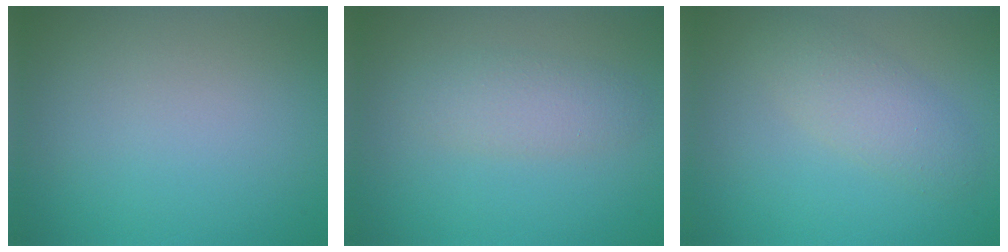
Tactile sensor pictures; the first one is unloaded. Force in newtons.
{"total": 2.6, "press": 2.6, "slide": 0.0}
{"total": 2.8, "press": 2.8, "slide": 0.1}